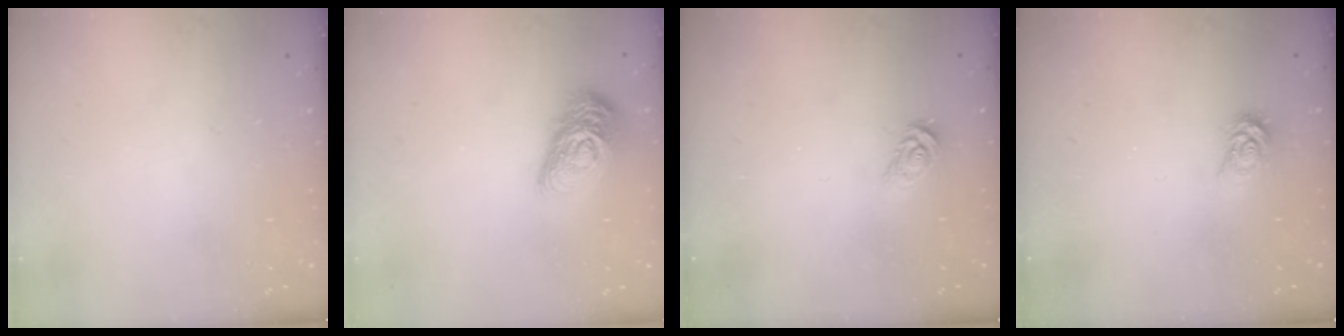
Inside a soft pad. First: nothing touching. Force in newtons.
{"total": 15.3, "press": 15.3, "slide": 0.8}
{"total": 4.6, "press": 4.5, "slide": 0.5}
{"total": 3.8, "press": 3.8, "slide": 0.4}